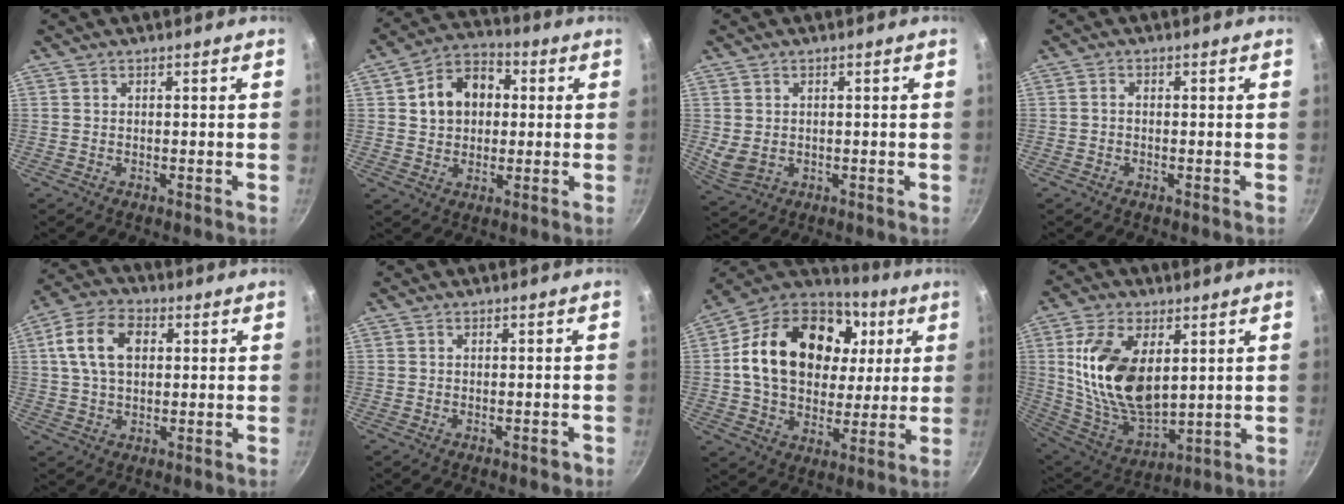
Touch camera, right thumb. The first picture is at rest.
{"total": 11.6, "force": [2.1, 9.0, 7.1], "torque": [-0.088, 0.019, 0.024]}
{"total": 3.9, "force": [0.4, 3.1, 2.4], "torque": [-0.046, -0.006, 0.020]}
{"total": 0.9, "force": [-0.2, 0.7, 0.6], "torque": [-0.011, 0.005, -0.004]}
{"total": 11.2, "force": [2.6, 7.3, 8.1], "torque": [-0.138, 0.013, 0.036]}
{"total": 1.1, "force": [-0.5, 0.7, 0.7], "torque": [-0.002, 0.012, -0.002]}
{"total": 26.4, "force": [6.0, 19.0, 17.3], "torque": [-0.285, 0.014, 0.099]}
{"total": 18.8, "force": [4.1, 10.7, 14.9], "torque": [-0.265, -0.028, 0.094]}